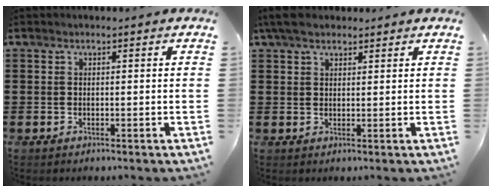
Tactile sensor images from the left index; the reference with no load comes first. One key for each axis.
{"total": 3.5, "fx": 2.6, "fy": 1.4, "fz": 1.9, "tx": -0.045, "ty": 0.007, "tz": 0.050}